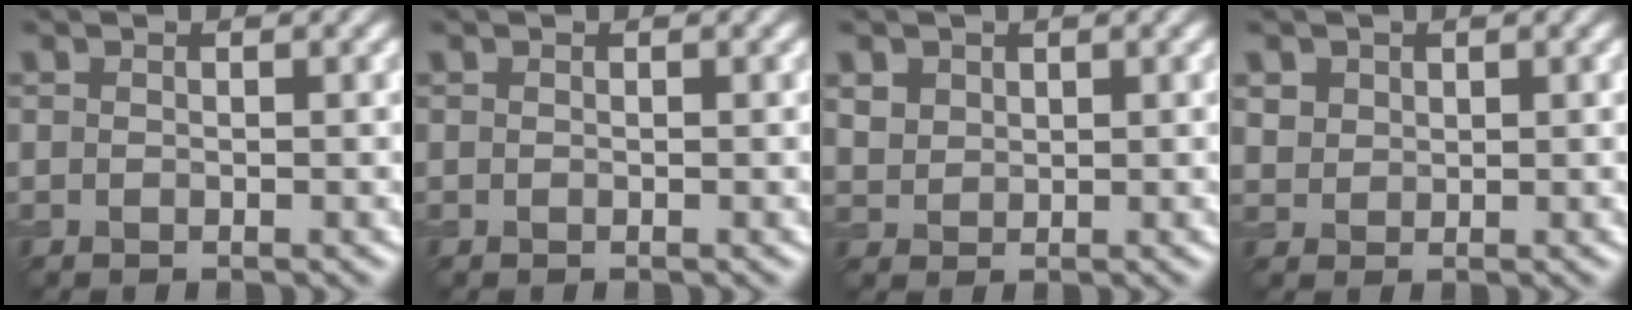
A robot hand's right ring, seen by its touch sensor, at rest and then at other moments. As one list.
[{"total": 0.0}, {"total": 2.0, "force": [1.1, 1.5, 0.6], "torque": [-0.018, -0.007, 0.030]}, {"total": 1.9, "force": [1.0, 1.4, 0.5], "torque": [-0.015, -0.006, 0.030]}]